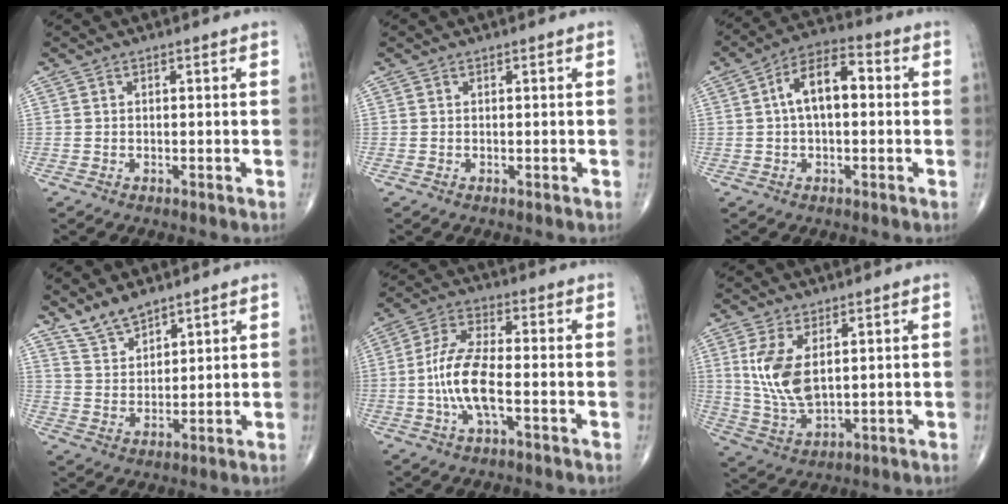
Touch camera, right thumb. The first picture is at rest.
{"total": 0.0}
{"total": 10.1, "force": [1.1, 5.3, 8.5], "torque": [-0.142, 0.031, 0.008]}
{"total": 6.0, "force": [5.1, 2.2, 2.3], "torque": [-0.034, -0.032, 0.107]}
{"total": 10.3, "force": [-2.3, 3.5, 9.4], "torque": [-0.205, 0.022, -0.047]}
{"total": 10.2, "force": [2.6, 5.2, 8.4], "torque": [-0.173, -0.014, 0.064]}